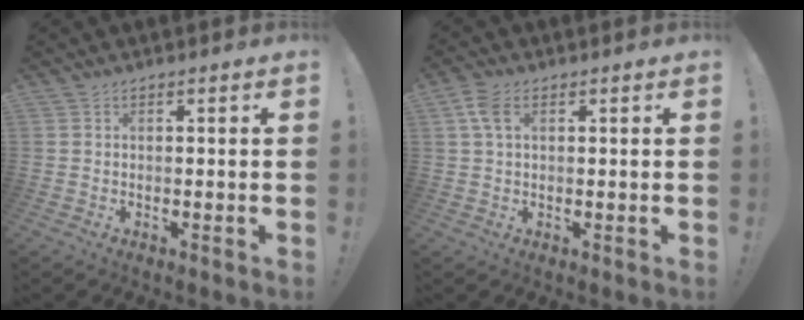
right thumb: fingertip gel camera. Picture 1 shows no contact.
{"total": 5.0, "force": [1.7, 2.8, 3.8], "torque": [-0.077, 0.001, 0.030]}